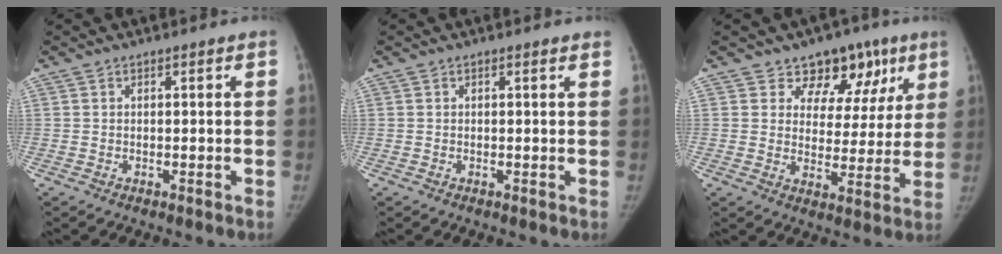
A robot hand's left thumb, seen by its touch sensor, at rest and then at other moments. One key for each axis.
{"total": 0.8, "fx": 0.7, "fy": 0.1, "fz": 0.5, "tx": -0.004, "ty": 0.001, "tz": 0.006}
{"total": 11.8, "fx": 7.4, "fy": 8.2, "fz": 4.2, "tx": 0.010, "ty": -0.022, "tz": 0.096}